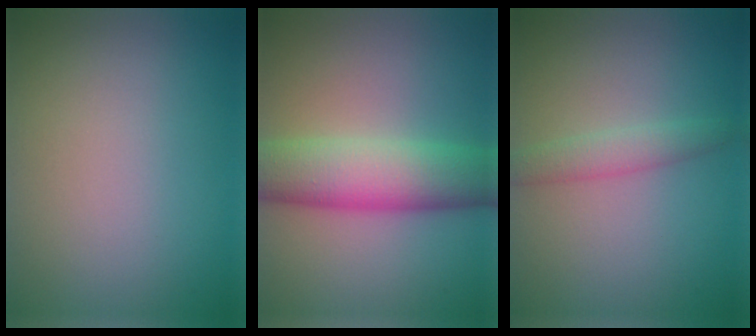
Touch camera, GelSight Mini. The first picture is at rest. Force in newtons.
{"total": 8.0, "press": 8.0, "slide": 0.2}
{"total": 2.0, "press": 2.0, "slide": 0.0}